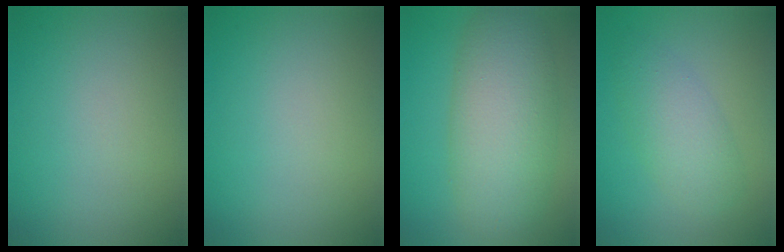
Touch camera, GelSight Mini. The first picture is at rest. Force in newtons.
{"total": 0.0}
{"total": 7.7, "press": 7.7, "slide": 0.6}
{"total": 3.7, "press": 3.7, "slide": 0.1}